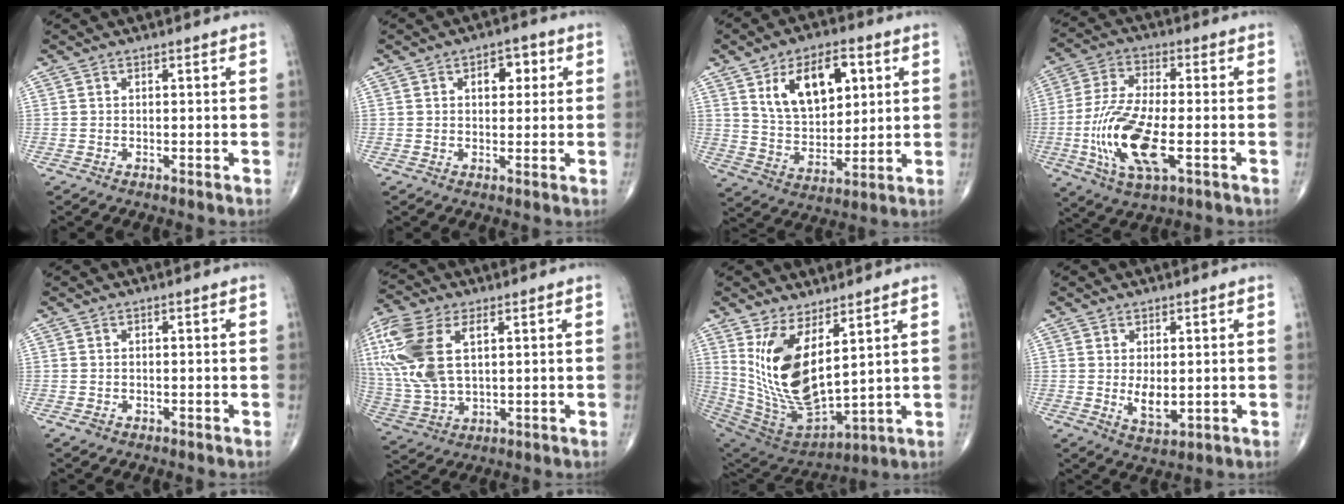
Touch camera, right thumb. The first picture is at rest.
{"total": 4.9, "force": [1.5, 3.1, 3.5], "torque": [-0.021, 0.000, 0.016]}
{"total": 15.1, "force": [5.6, 8.7, 11.1], "torque": [-0.146, -0.020, 0.106]}
{"total": 16.0, "force": [-3.8, 6.0, 14.3], "torque": [-0.301, 0.003, -0.069]}
{"total": 1.0, "force": [-0.5, 0.8, 0.4], "torque": [-0.005, 0.002, -0.007]}
{"total": 17.7, "force": [5.0, 9.6, 14.0], "torque": [-0.330, -0.004, 0.097]}
{"total": 18.0, "force": [5.8, 8.1, 15.0], "torque": [-0.284, -0.050, 0.136]}
{"total": 4.6, "force": [0.2, 2.4, 3.9], "torque": [-0.055, -0.013, 0.013]}